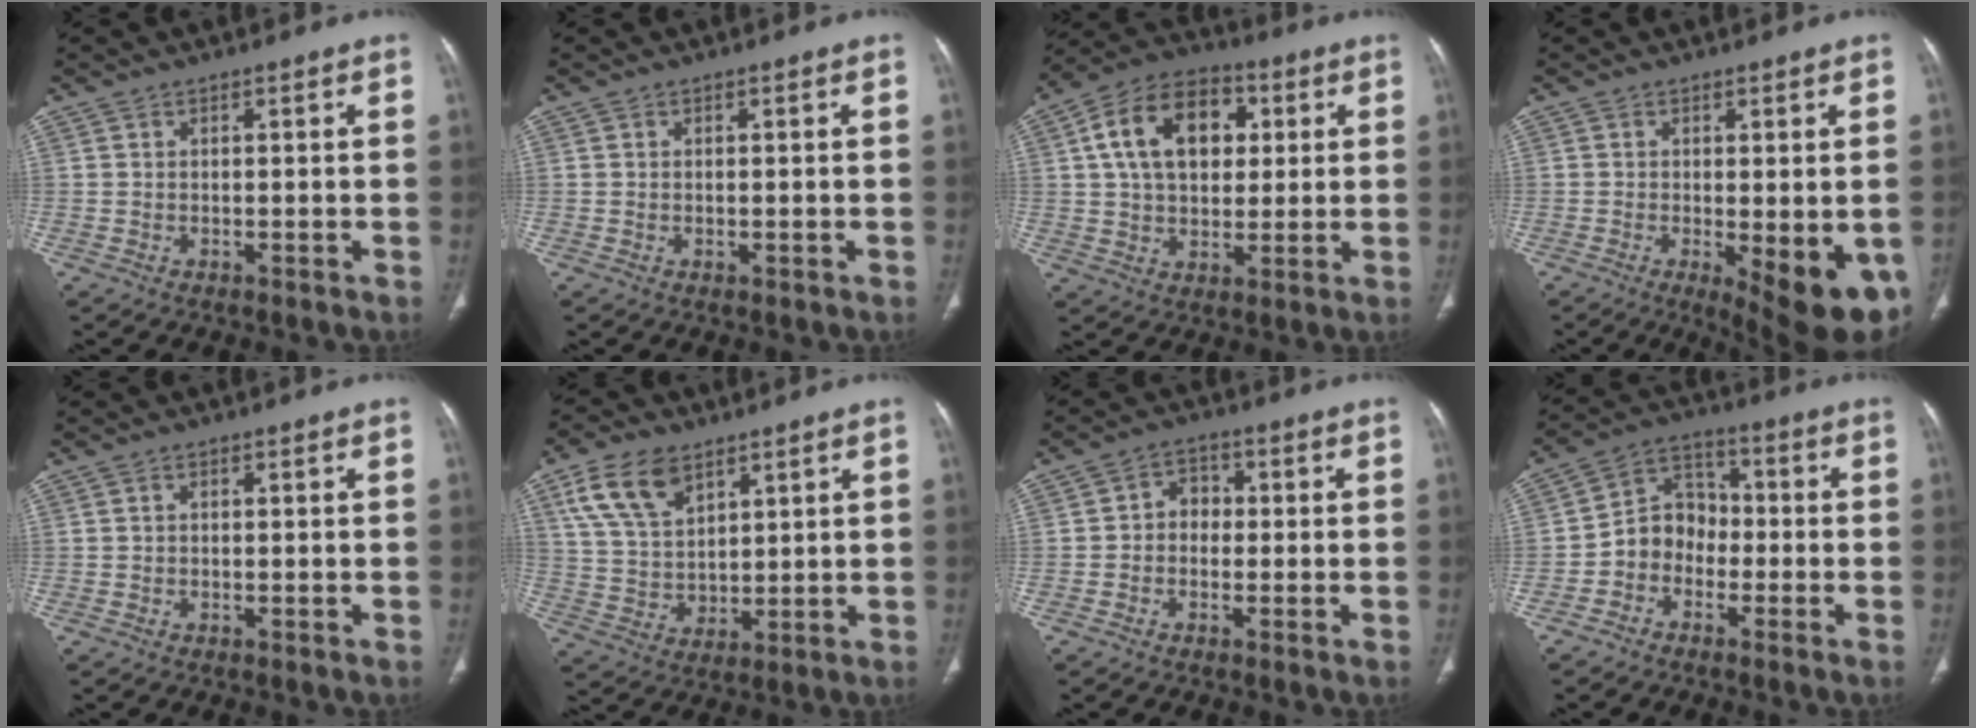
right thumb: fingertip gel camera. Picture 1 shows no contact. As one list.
[{"total": 0.0}, {"total": 16.6, "force": [4.1, 11.2, 11.5], "torque": [-0.168, 0.010, 0.064]}, {"total": 12.8, "force": [-4.3, 4.3, 11.2], "torque": [-0.121, -0.018, -0.047]}, {"total": 0.0}, {"total": 12.2, "force": [6.6, 7.6, 7.0], "torque": [-0.112, -0.022, 0.136]}, {"total": 4.3, "force": [-0.3, 3.6, 2.3], "torque": [-0.013, 0.019, -0.016]}, {"total": 7.7, "force": [-2.5, 6.5, 3.3], "torque": [-0.025, 0.038, -0.059]}]